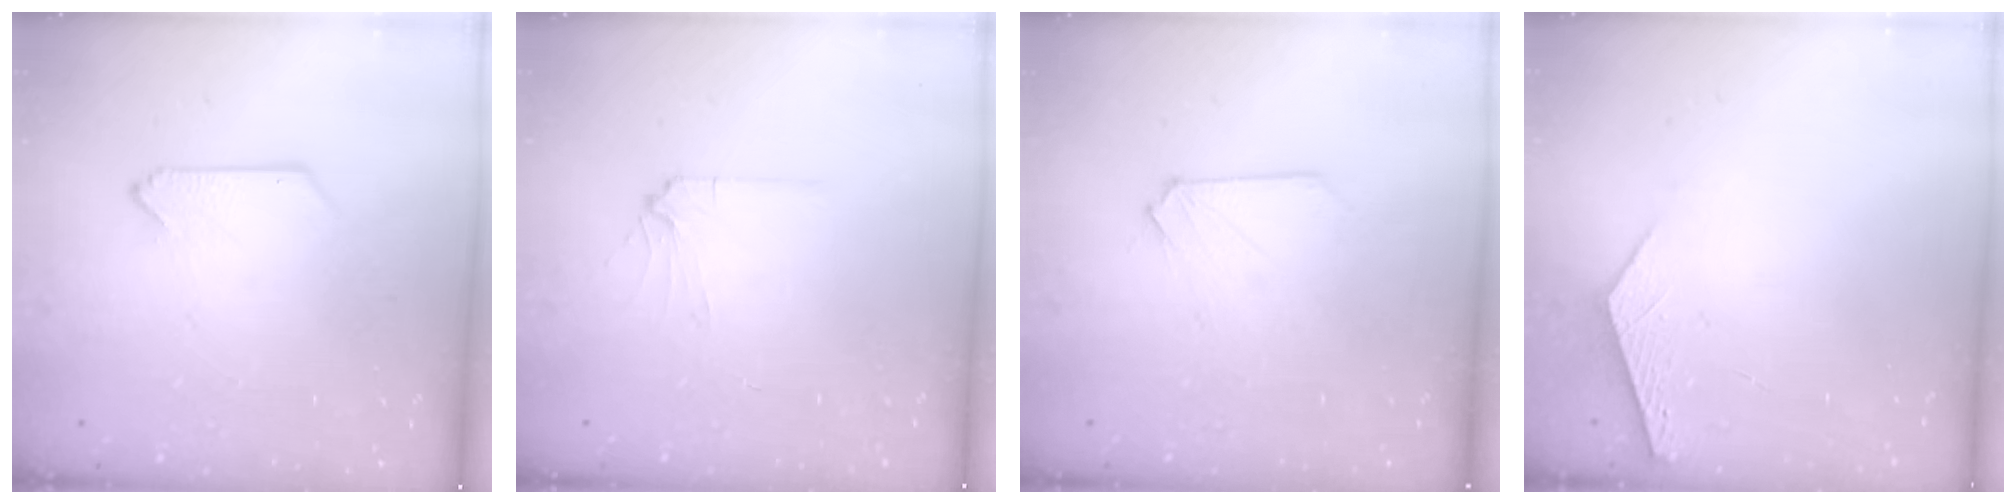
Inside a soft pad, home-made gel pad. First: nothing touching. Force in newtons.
{"total": 2.9, "press": 2.8, "slide": 0.5}
{"total": 0.0}
{"total": 5.1, "press": 5.1, "slide": 0.4}